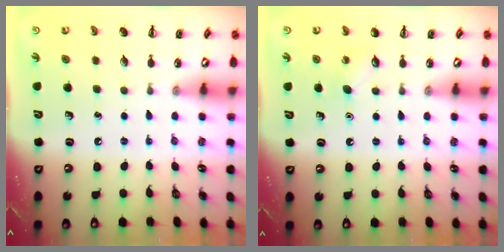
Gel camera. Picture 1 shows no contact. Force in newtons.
{"total": 2.9, "press": 2.8, "slide": 0.7}